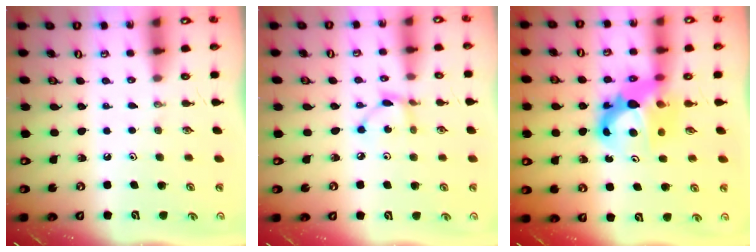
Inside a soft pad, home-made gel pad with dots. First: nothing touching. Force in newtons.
{"total": 3.3, "press": 3.3, "slide": 0.2}
{"total": 9.7, "press": 9.7, "slide": 0.8}